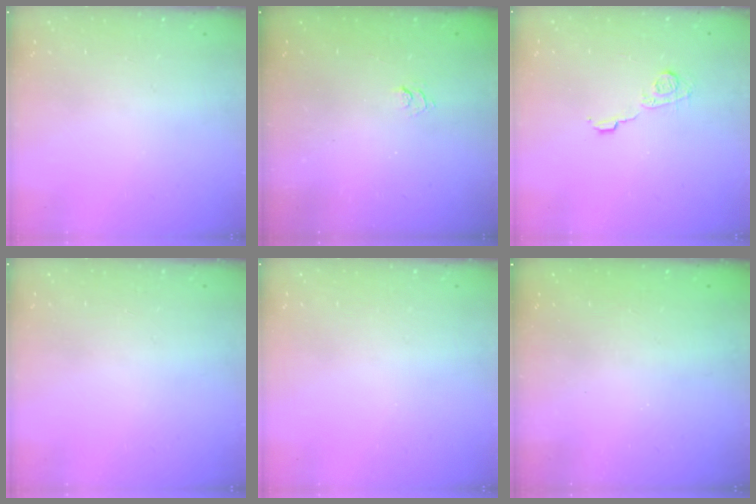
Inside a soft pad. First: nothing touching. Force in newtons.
{"total": 1.9, "press": 1.5, "slide": 1.3}
{"total": 7.3, "press": 7.2, "slide": 0.4}
{"total": 0.0}
{"total": 0.0}
{"total": 2.5, "press": 2.4, "slide": 0.7}